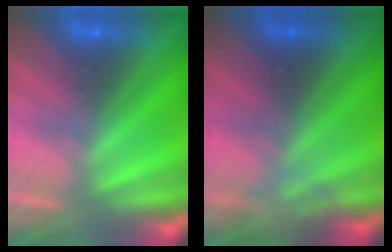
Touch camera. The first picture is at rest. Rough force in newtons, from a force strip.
{"total": 2.2}